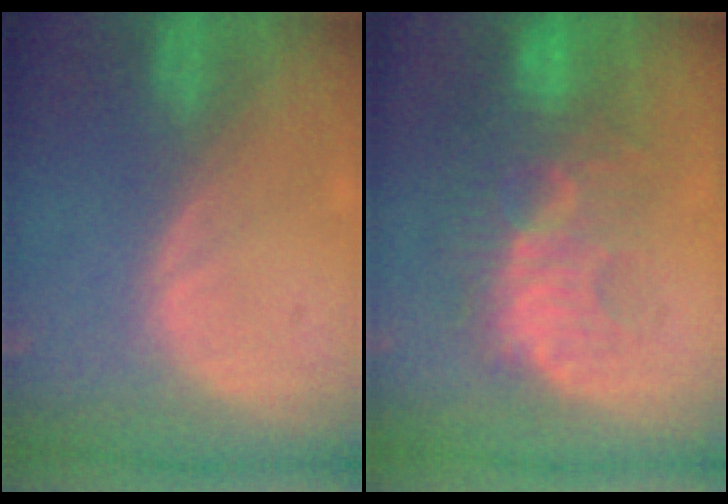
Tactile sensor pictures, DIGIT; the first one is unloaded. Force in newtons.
{"total": 10.6, "press": 9.5, "slide": 4.7}